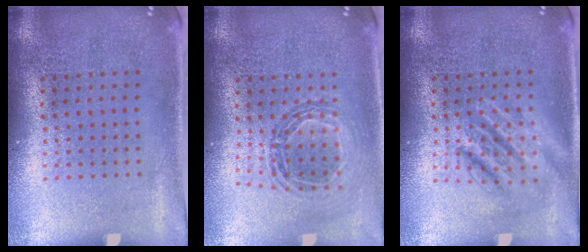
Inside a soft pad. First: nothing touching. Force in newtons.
{"total": 0.8, "press": 0.8, "slide": 0.1}
{"total": 2.8, "press": 2.8, "slide": 0.3}